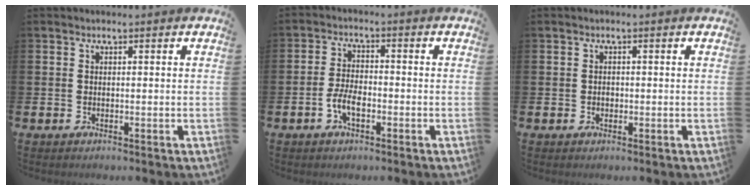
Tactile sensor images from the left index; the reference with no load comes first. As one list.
[{"total": 3.8, "force": [-1.4, 1.8, 3.0], "torque": [-0.075, 0.006, -0.028]}, {"total": 0.8, "force": [-0.1, 0.7, 0.4], "torque": [-0.008, 0.006, -0.004]}]